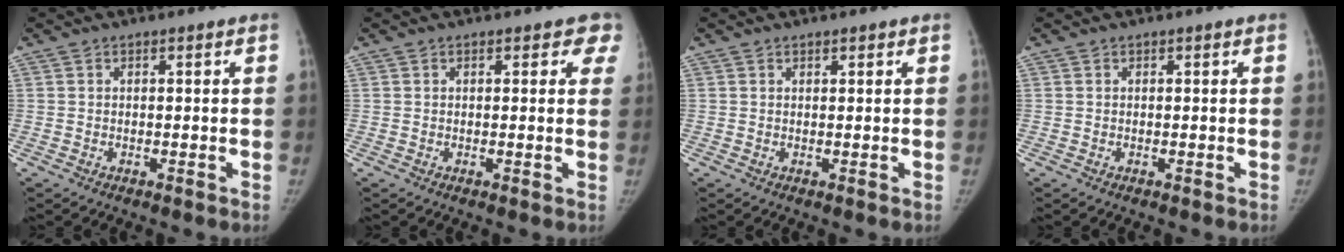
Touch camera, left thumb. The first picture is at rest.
{"total": 3.4, "force": [2.2, 1.8, 1.9], "torque": [0.015, -0.002, 0.011]}
{"total": 0.8, "force": [0.6, 0.2, 0.4], "torque": [-0.003, -0.003, 0.009]}
{"total": 0.0}